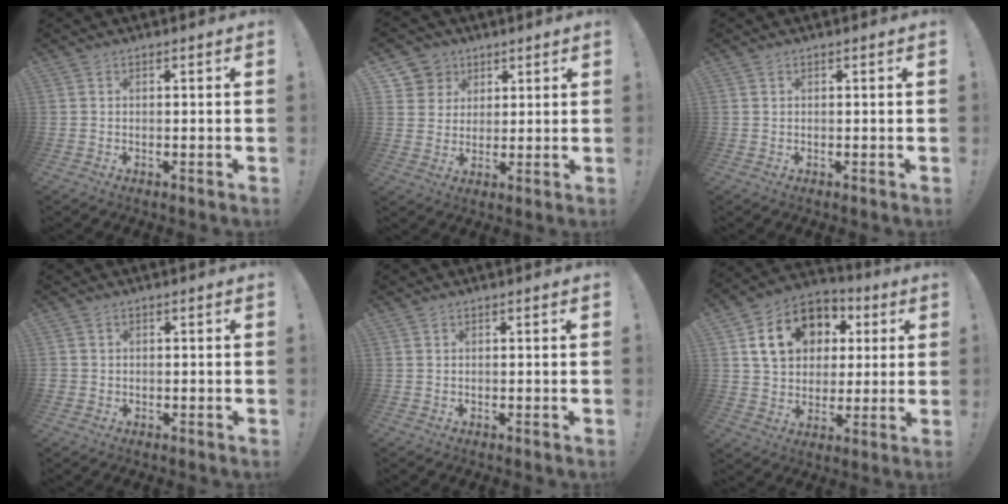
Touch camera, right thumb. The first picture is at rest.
{"total": 7.1, "force": [3.3, 6.2, 0.7], "torque": [-0.014, -0.028, 0.067]}
{"total": 0.0}
{"total": 1.6, "force": [0.2, 1.5, 0.2], "torque": [-0.003, 0.006, 0.002]}
{"total": 0.0}
{"total": 16.8, "force": [5.3, 13.4, 8.7], "torque": [-0.130, -0.001, 0.113]}